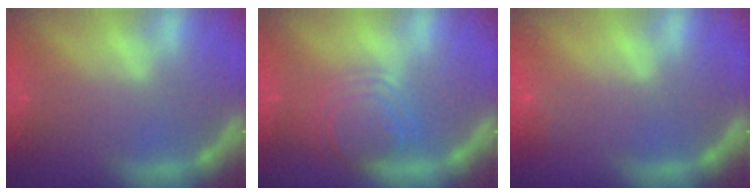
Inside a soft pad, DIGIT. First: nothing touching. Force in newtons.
{"total": 7.1}
{"total": 1.4}